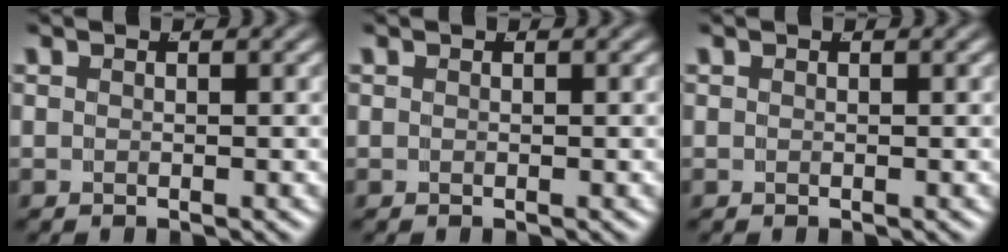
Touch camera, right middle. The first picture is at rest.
{"total": 0.0}
{"total": 0.0}